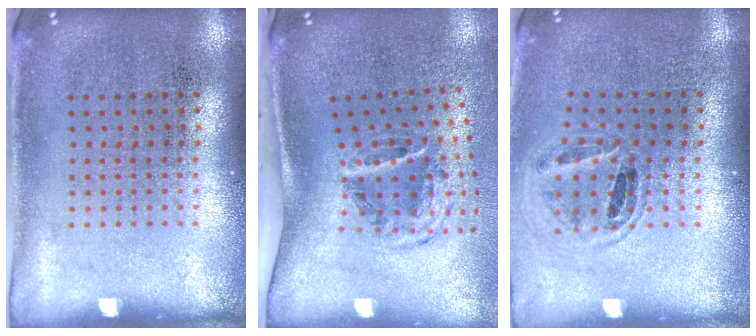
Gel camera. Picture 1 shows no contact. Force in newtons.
{"total": 2.2, "press": 1.2, "slide": 1.8}
{"total": 0.9, "press": 0.9, "slide": 0.2}